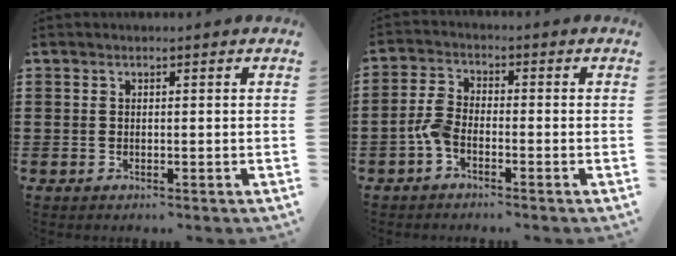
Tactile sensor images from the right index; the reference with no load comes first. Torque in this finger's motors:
{"motor_torque": [1.19, -0.28, 0.39, 0.12]}